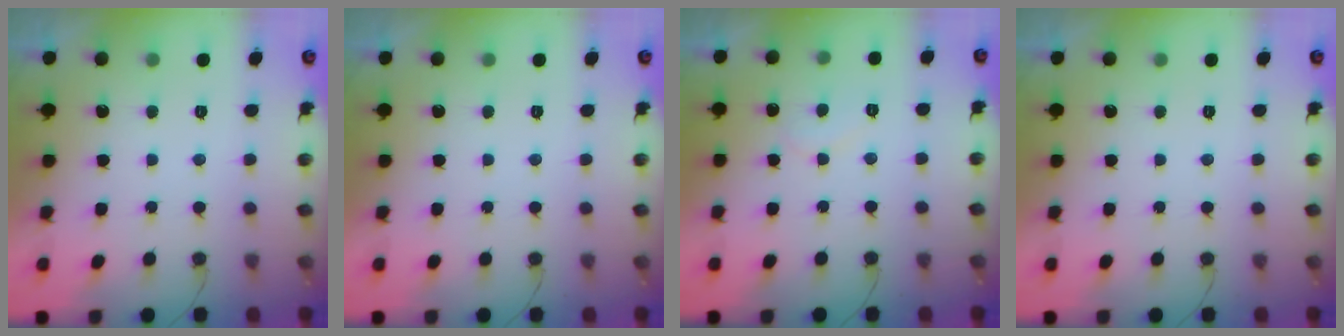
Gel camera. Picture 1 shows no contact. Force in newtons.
{"total": 0.0}
{"total": 5.7, "press": 5.6, "slide": 0.6}
{"total": 0.0}